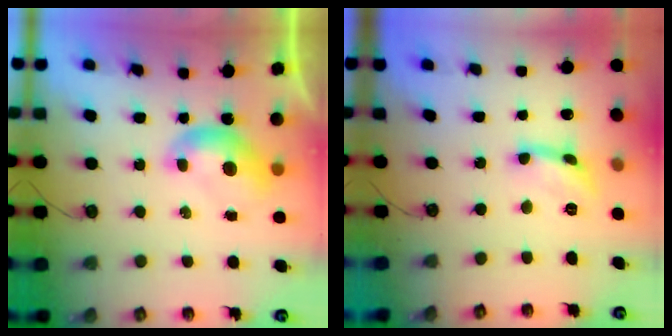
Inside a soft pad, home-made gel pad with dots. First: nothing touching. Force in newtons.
{"total": 1.3, "press": 1.3, "slide": 0.2}